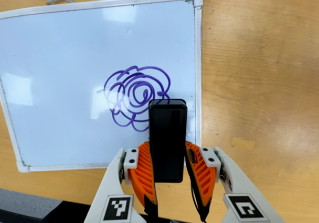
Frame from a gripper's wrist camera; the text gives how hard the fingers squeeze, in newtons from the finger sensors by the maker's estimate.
{"total": 4.7, "left": 3.2, "right": 6.1}